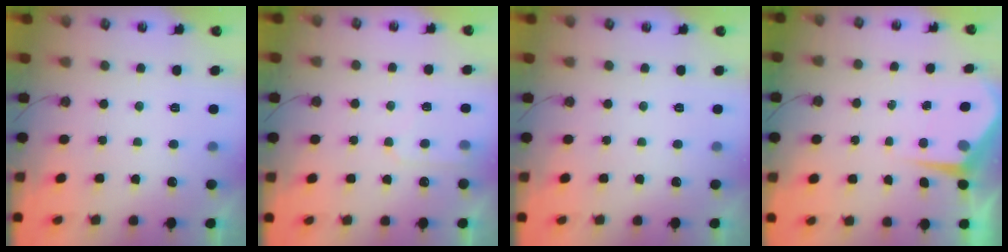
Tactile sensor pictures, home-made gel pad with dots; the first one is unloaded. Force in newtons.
{"total": 4.8, "press": 4.8, "slide": 0.5}
{"total": 1.0, "press": 0.4, "slide": 1.0}
{"total": 4.9, "press": 4.9, "slide": 0.4}